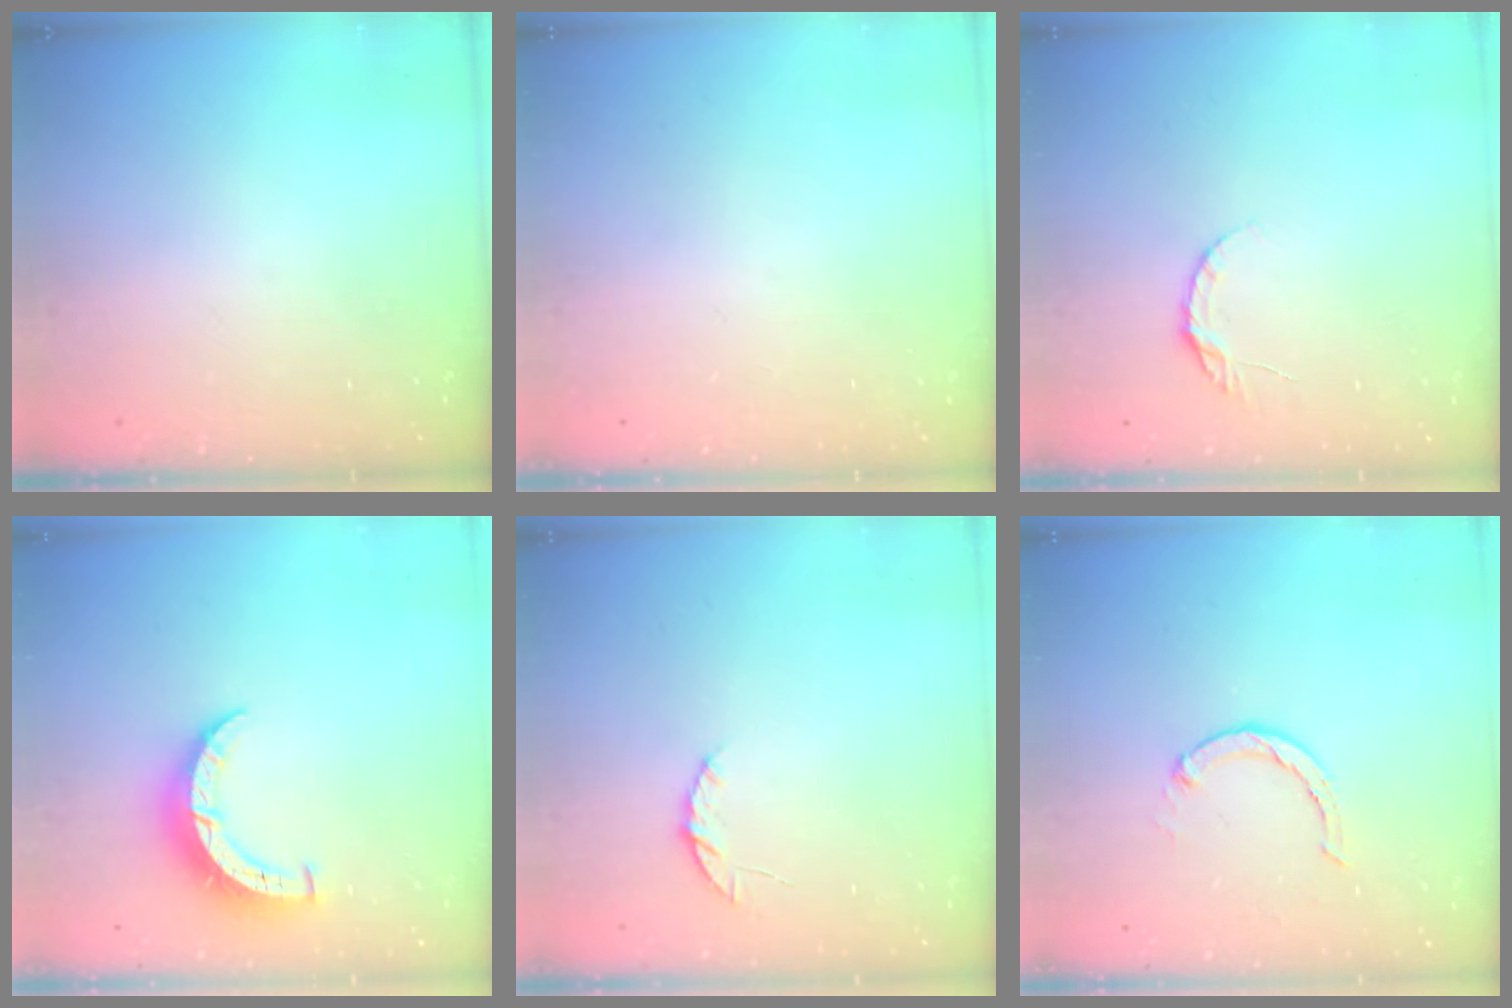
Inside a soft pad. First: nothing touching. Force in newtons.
{"total": 0.0}
{"total": 4.1, "press": 4.1, "slide": 0.5}
{"total": 7.0, "press": 7.0, "slide": 0.2}
{"total": 3.8, "press": 3.8, "slide": 0.5}
{"total": 3.0, "press": 3.0, "slide": 0.4}